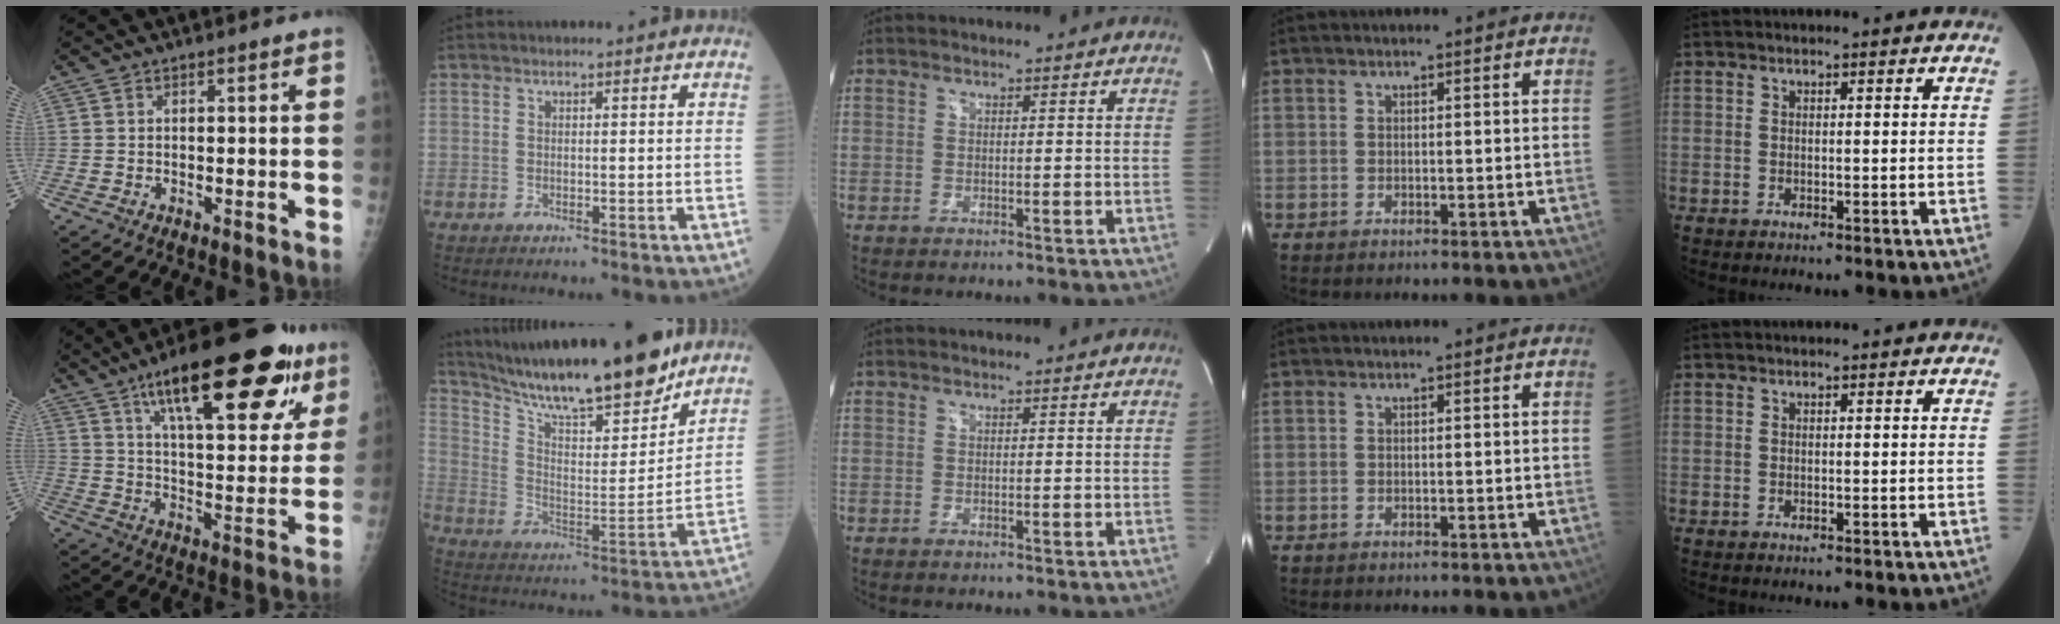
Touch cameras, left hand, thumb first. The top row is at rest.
{"thumb": {"total": 27.9, "force": [15.4, 9.4, 21.2], "torque": [-0.281, -0.025, 0.234]}, "index": {"total": 20.8, "force": [18.2, 2.4, 9.7], "torque": [-0.175, -0.016, 0.294]}}